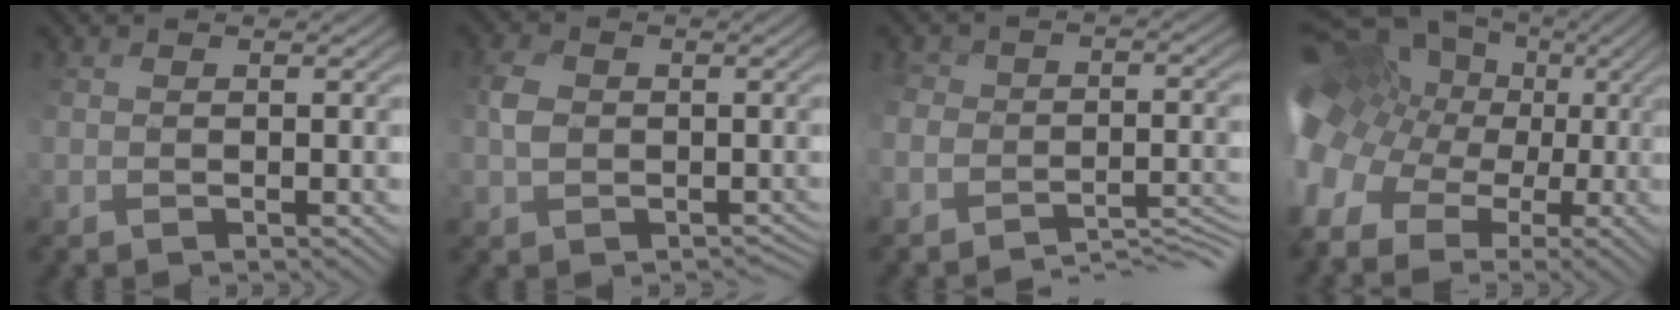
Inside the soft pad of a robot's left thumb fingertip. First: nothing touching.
{"total": 2.6, "force": [-0.2, 2.5, 0.7], "torque": [-0.012, 0.004, -0.013]}
{"total": 6.4, "force": [-5.2, 3.0, 2.1], "torque": [-0.040, 0.011, -0.078]}
{"total": 13.8, "force": [0.1, 11.1, 8.2], "torque": [-0.215, 0.029, 0.005]}